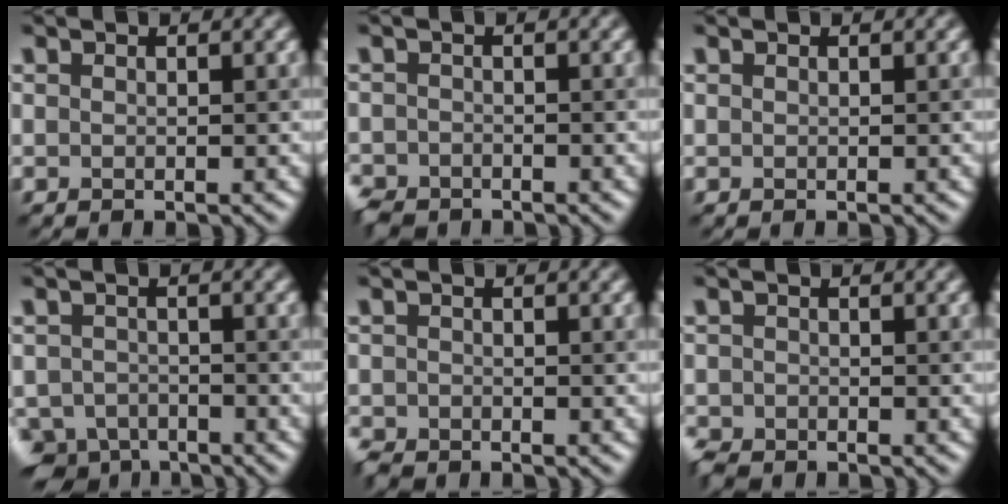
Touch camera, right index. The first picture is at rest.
{"total": 2.6, "force": [-2.2, 1.2, 0.6], "torque": [-0.010, -0.004, -0.050]}
{"total": 0.0}
{"total": 5.2, "force": [-3.9, 3.1, 1.4], "torque": [-0.011, -0.003, -0.071]}
{"total": 1.8, "force": [-1.6, 0.6, 0.3], "torque": [-0.004, -0.003, -0.039]}
{"total": 2.1, "force": [-1.9, 0.8, 0.4], "torque": [-0.007, -0.004, -0.044]}